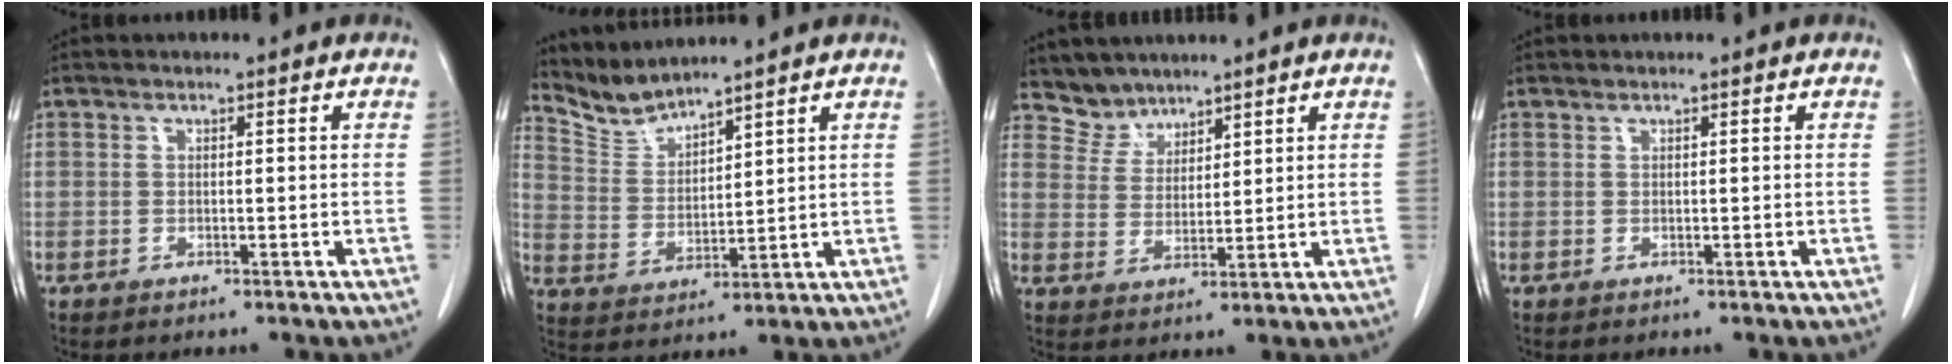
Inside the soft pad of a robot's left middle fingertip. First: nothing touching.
{"total": 5.4, "force": [5.4, -0.4, -0.2], "torque": [-0.012, -0.003, 0.123]}
{"total": 4.3, "force": [3.9, 1.8, -0.5], "torque": [0.013, 0.003, 0.082]}
{"total": 0.0}